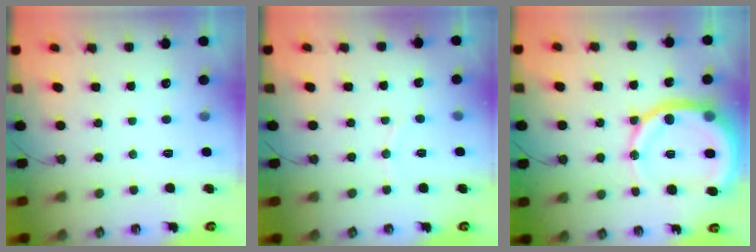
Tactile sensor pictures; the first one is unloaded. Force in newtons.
{"total": 5.7, "press": 5.7, "slide": 0.7}
{"total": 17.0, "press": 16.9, "slide": 1.7}